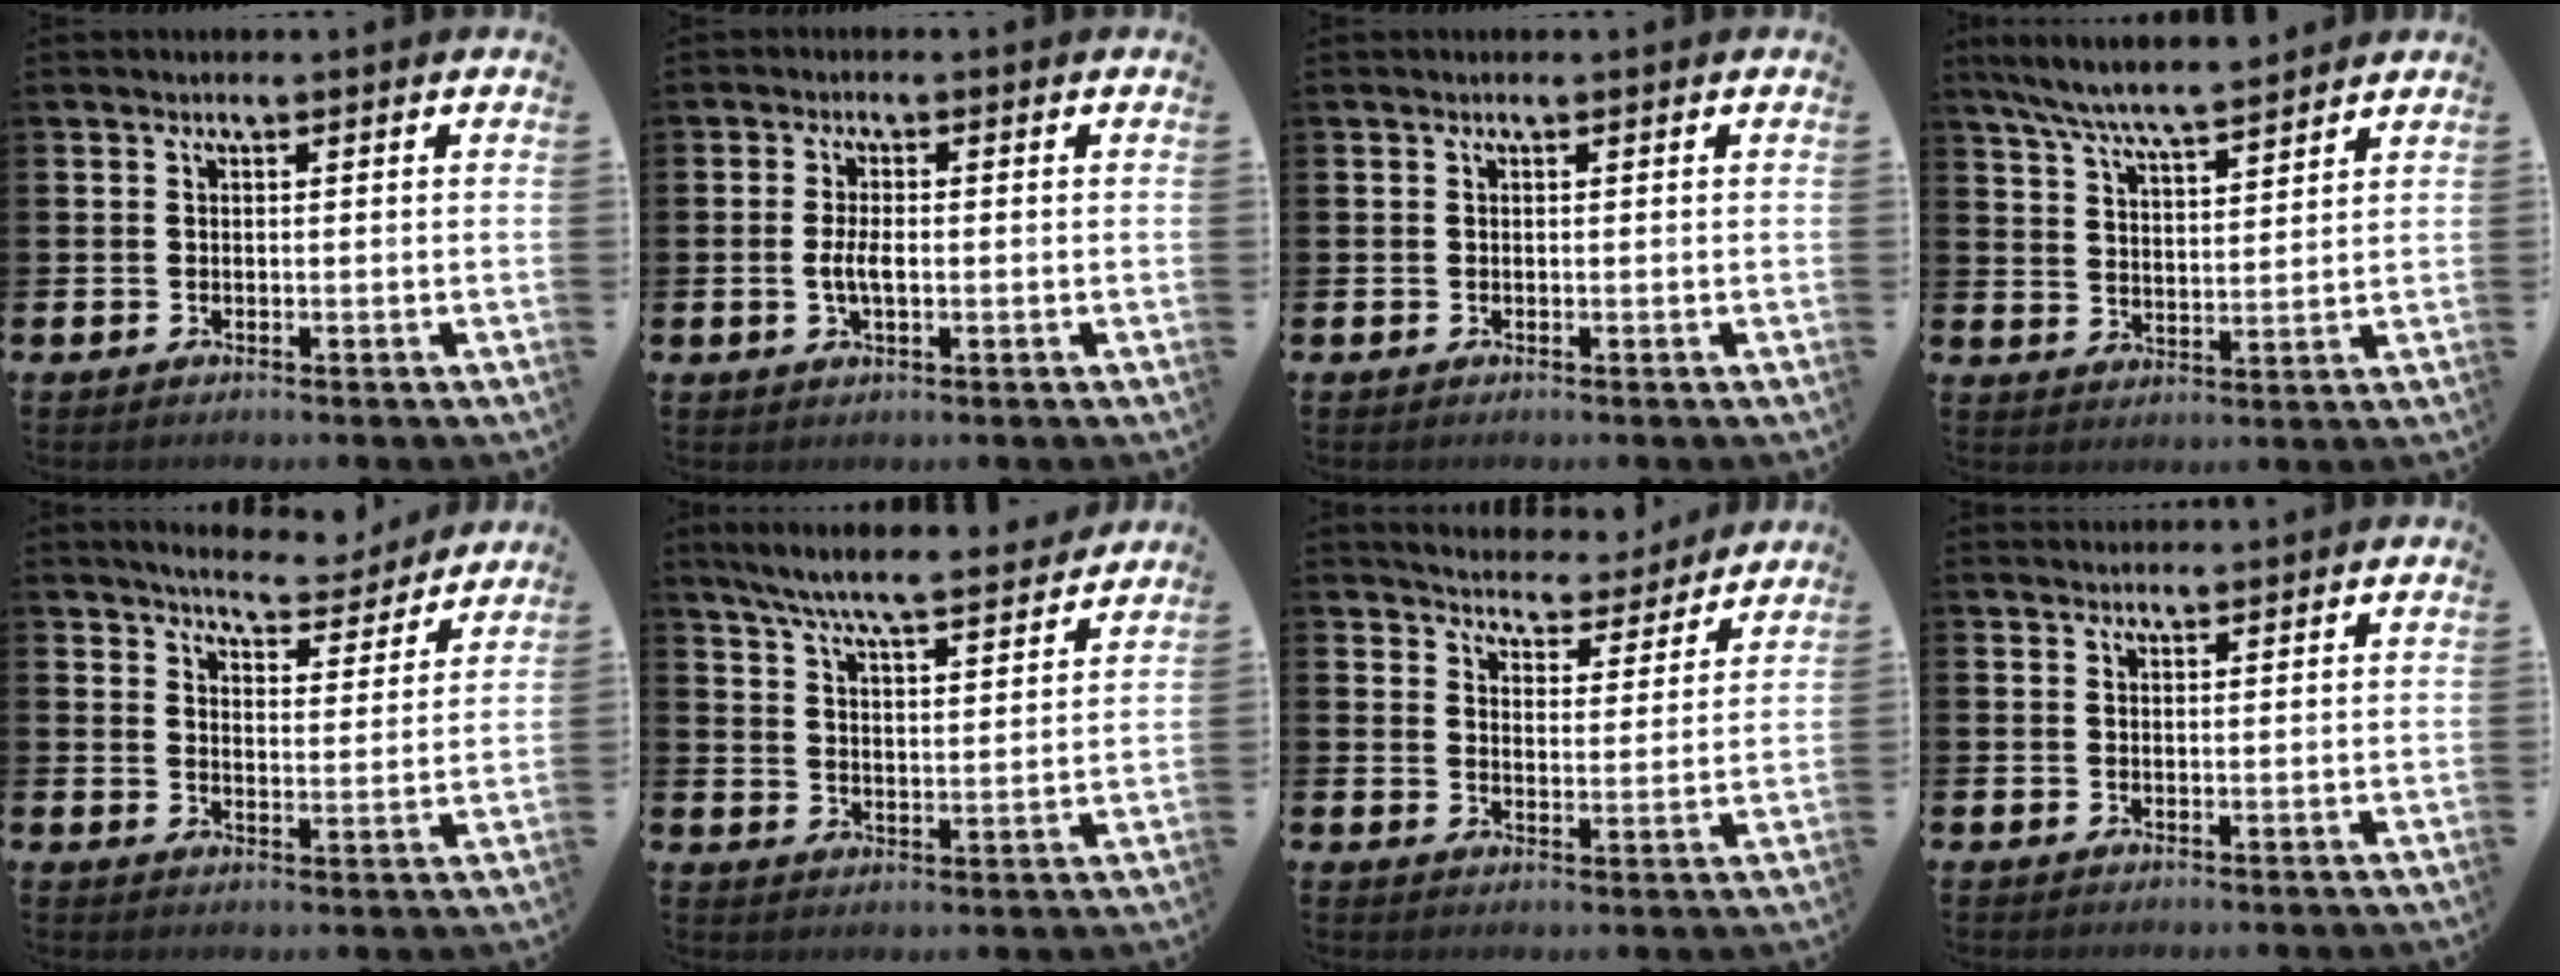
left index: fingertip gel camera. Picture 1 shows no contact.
{"total": 3.0, "force": [-0.3, 1.2, 2.7], "torque": [-0.051, 0.001, -0.007]}
{"total": 0.0}
{"total": 7.3, "force": [7.0, 0.3, 2.0], "torque": [-0.070, -0.035, 0.126]}
{"total": 6.0, "force": [5.9, 0.9, 1.0], "torque": [-0.033, -0.040, 0.101]}
{"total": 7.5, "force": [7.0, 0.2, 2.5], "torque": [-0.076, -0.045, 0.122]}
{"total": 5.3, "force": [5.2, 1.0, 0.0], "torque": [-0.016, -0.046, 0.087]}
{"total": 1.3, "force": [1.2, 0.2, 0.0], "torque": [0.005, -0.003, 0.021]}